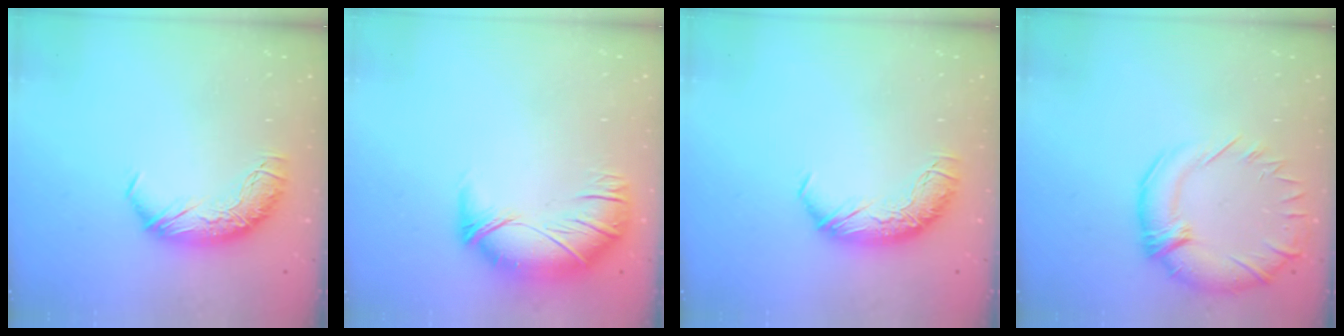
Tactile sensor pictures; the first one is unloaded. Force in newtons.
{"total": 2.7, "press": 1.1, "slide": 2.5}
{"total": 0.0}
{"total": 5.2, "press": 3.3, "slide": 4.0}